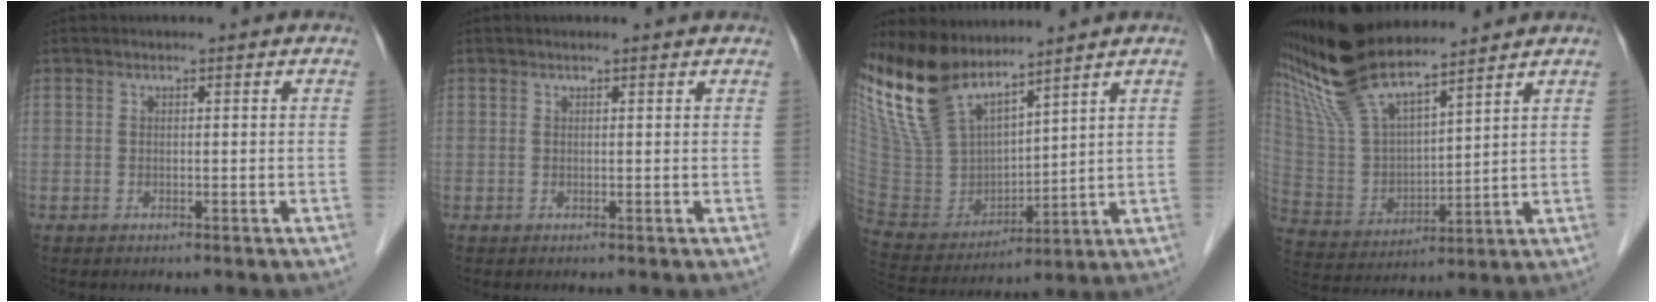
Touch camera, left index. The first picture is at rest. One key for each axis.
{"total": 3.1, "fx": 2.9, "fy": 0.5, "fz": 0.9, "tx": -0.012, "ty": 0.014, "tz": 0.027}
{"total": 15.2, "fx": 12.2, "fy": 4.9, "fz": 7.6, "tx": -0.171, "ty": 0.003, "tz": 0.250}
{"total": 15.5, "fx": 13.4, "fy": 2.9, "fz": 7.2, "tx": -0.154, "ty": 0.005, "tz": 0.268}